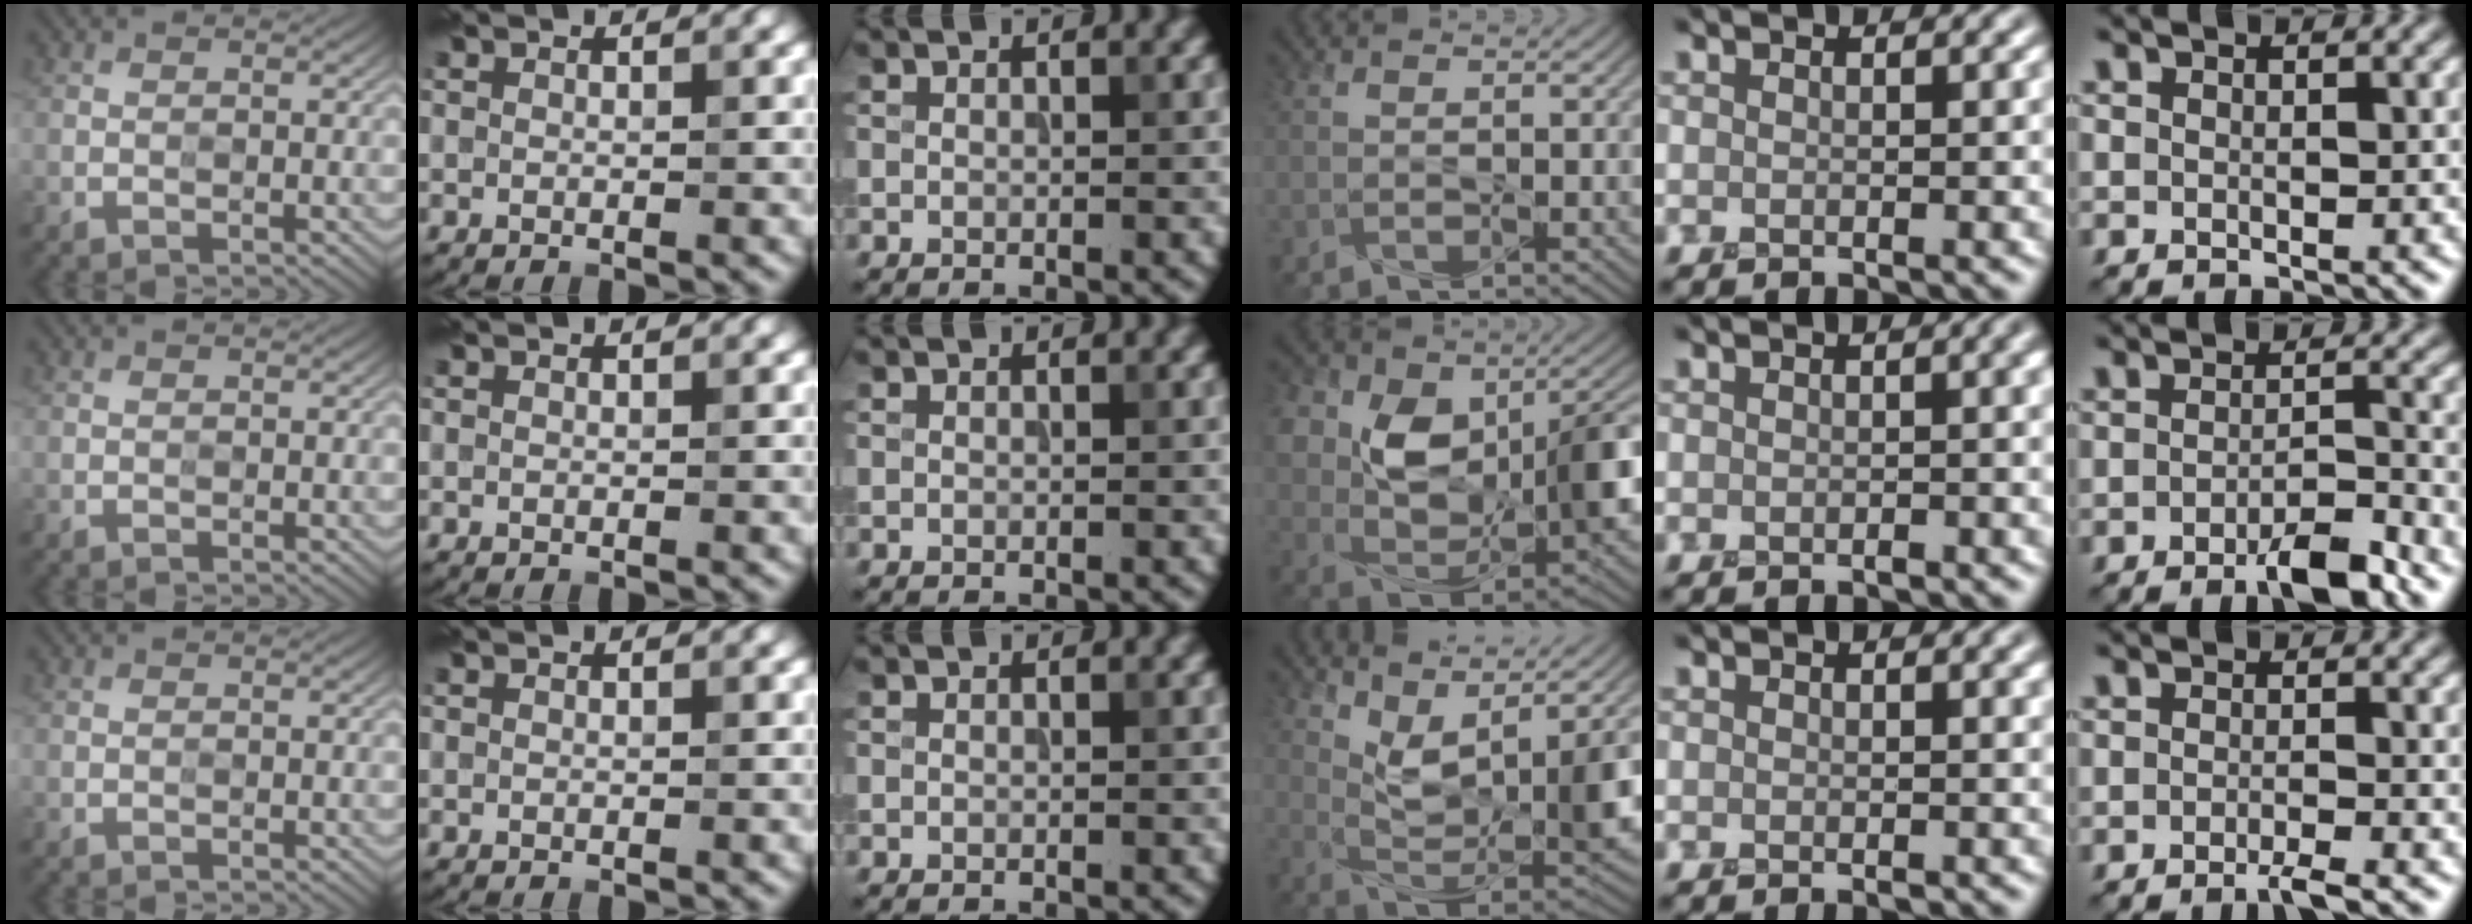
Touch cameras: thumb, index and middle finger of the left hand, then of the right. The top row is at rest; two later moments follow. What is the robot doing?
{"motion": "squeeze", "object": "stress ball aka squeeze ball"}